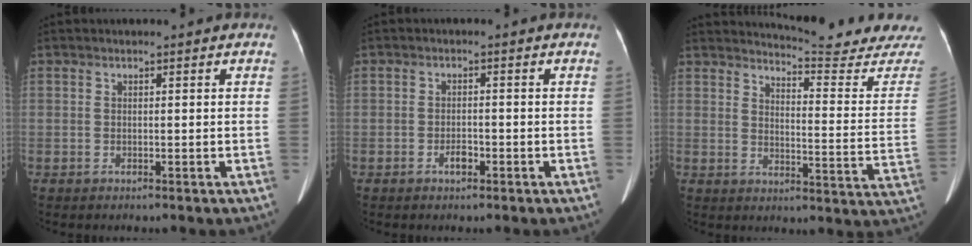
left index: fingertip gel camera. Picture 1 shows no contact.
{"total": 1.7, "force": [-1.0, 0.8, 1.2], "torque": [-0.023, 0.002, -0.013]}
{"total": 18.4, "force": [18.2, -0.2, 2.9], "torque": [-0.036, -0.139, 0.200]}